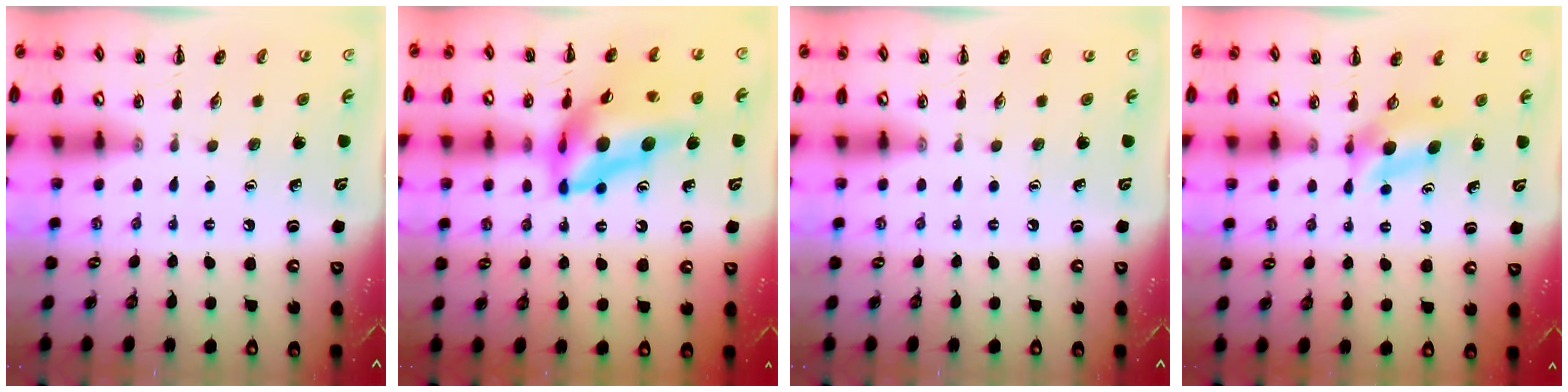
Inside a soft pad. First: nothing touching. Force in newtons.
{"total": 16.7, "press": 15.8, "slide": 5.4}
{"total": 0.0}
{"total": 4.4, "press": 4.2, "slide": 1.2}